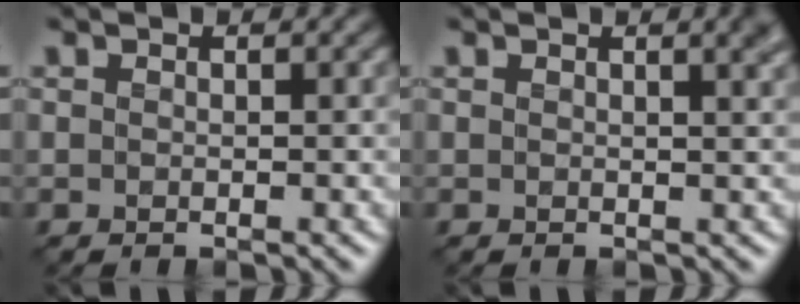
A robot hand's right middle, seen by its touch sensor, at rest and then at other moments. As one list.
[{"total": 2.3, "force": [1.2, 0.9, 1.7], "torque": [-0.003, 0.005, 0.009]}]